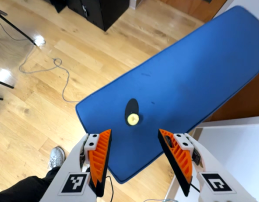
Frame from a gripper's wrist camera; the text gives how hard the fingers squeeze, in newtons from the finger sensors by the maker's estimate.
{"total": 0.0}